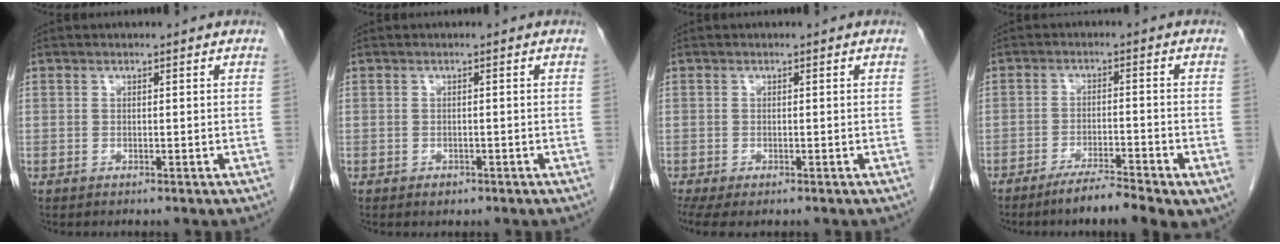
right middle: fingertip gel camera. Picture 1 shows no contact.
{"total": 0.9, "force": [-0.6, 0.6, 0.3], "torque": [-0.008, 0.001, -0.004]}
{"total": 5.6, "force": [-3.6, 2.4, 3.5], "torque": [-0.077, -0.016, -0.059]}
{"total": 7.5, "force": [-4.8, 0.9, 5.7], "torque": [-0.091, -0.008, -0.076]}